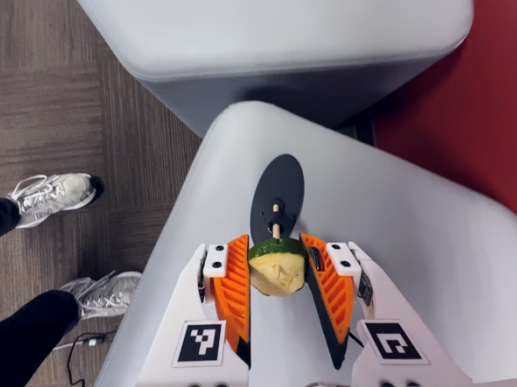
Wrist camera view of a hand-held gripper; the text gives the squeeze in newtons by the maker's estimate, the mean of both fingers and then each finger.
{"total": 11.6, "left": 11.9, "right": 11.3}